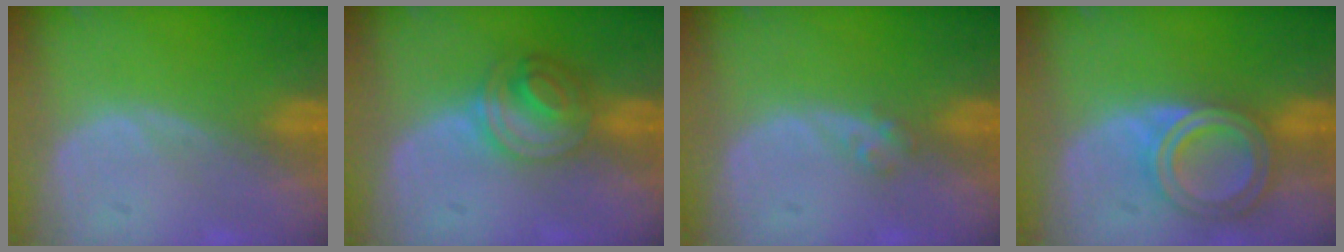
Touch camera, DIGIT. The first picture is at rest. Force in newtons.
{"total": 6.1, "press": 5.4, "slide": 2.8}
{"total": 1.6, "press": 1.4, "slide": 0.8}
{"total": 6.9, "press": 6.2, "slide": 3.1}